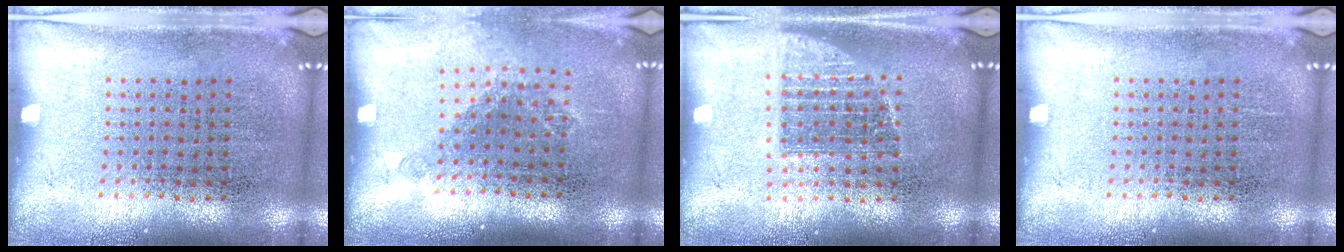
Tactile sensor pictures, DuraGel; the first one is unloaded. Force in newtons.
{"total": 1.2, "press": 0.9, "slide": 0.7}
{"total": 1.3, "press": 1.1, "slide": 0.7}
{"total": 0.0}